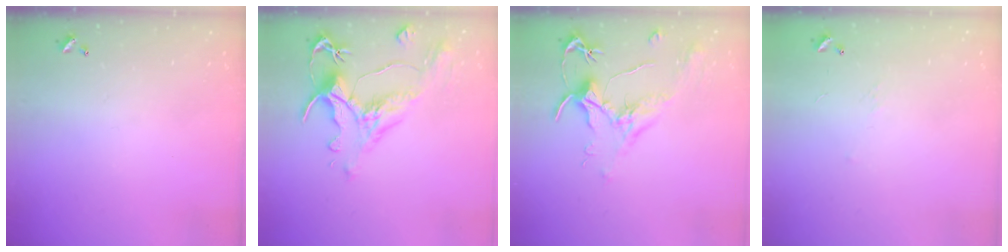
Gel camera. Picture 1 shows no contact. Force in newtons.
{"total": 1.5, "press": 0.2, "slide": 1.5}
{"total": 2.0, "press": 1.8, "slide": 0.8}
{"total": 6.5, "press": 6.4, "slide": 1.0}